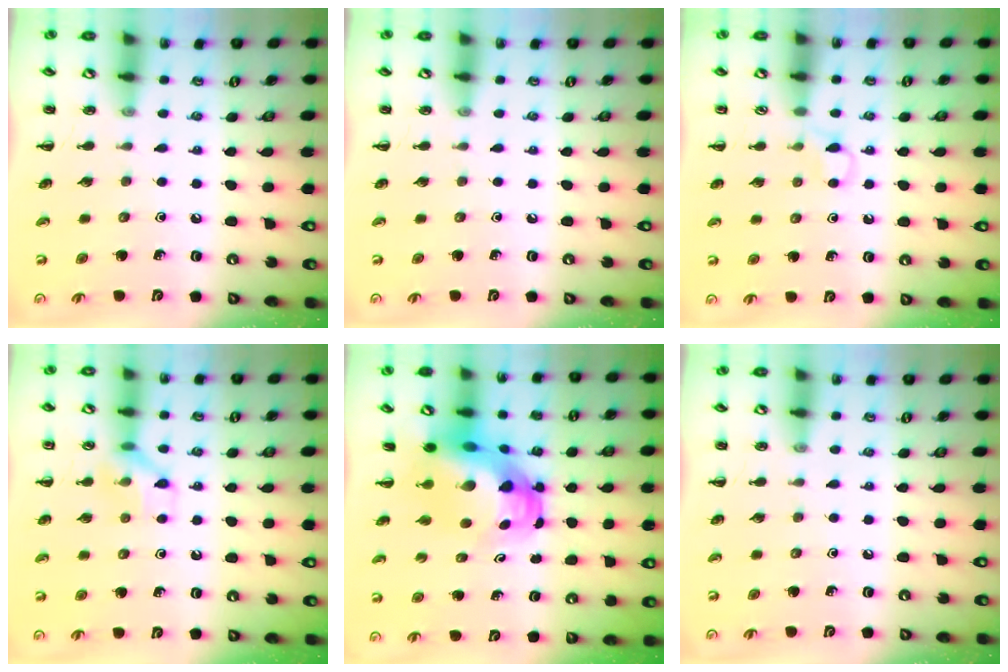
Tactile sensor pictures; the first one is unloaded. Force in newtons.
{"total": 0.0}
{"total": 3.2, "press": 2.9, "slide": 1.2}
{"total": 8.7, "press": 8.7, "slide": 0.6}
{"total": 7.2, "press": 6.9, "slide": 2.2}
{"total": 0.0}